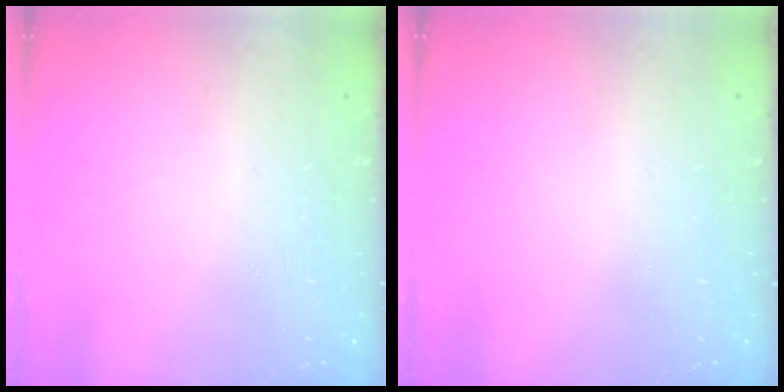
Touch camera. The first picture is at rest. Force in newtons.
{"total": 0.0}